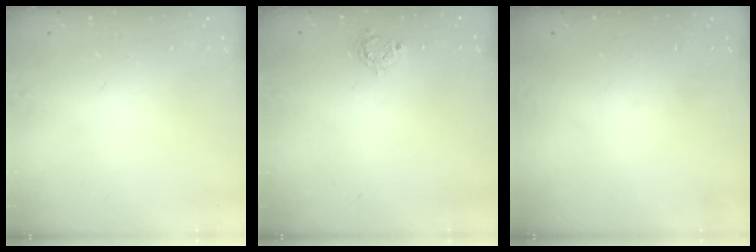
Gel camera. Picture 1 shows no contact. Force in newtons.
{"total": 4.5, "press": 4.4, "slide": 0.2}
{"total": 0.0}